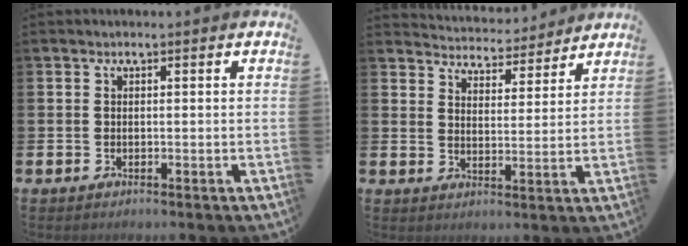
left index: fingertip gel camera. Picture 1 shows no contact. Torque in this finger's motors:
{"motor_torque": [0.67, -0.95, 0.31, 0.03]}